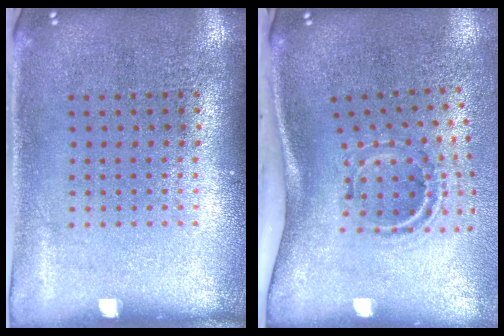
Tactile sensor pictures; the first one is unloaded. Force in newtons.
{"total": 2.2, "press": 1.2, "slide": 1.9}